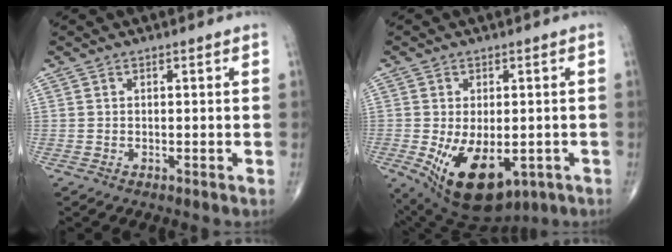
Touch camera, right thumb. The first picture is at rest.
{"total": 14.5, "force": [-4.5, 8.2, 11.2], "torque": [-0.182, -0.012, -0.046]}